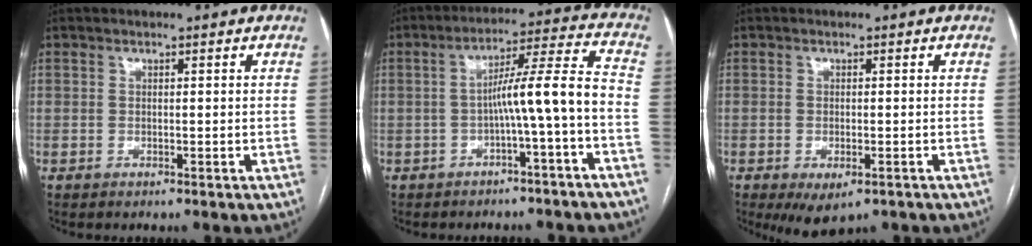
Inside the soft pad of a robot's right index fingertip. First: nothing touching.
{"total": 9.0, "force": [-2.5, -0.9, 8.6], "torque": [-0.131, 0.032, -0.036]}
{"total": 4.9, "force": [-2.7, 2.0, 3.5], "torque": [-0.054, -0.010, -0.031]}